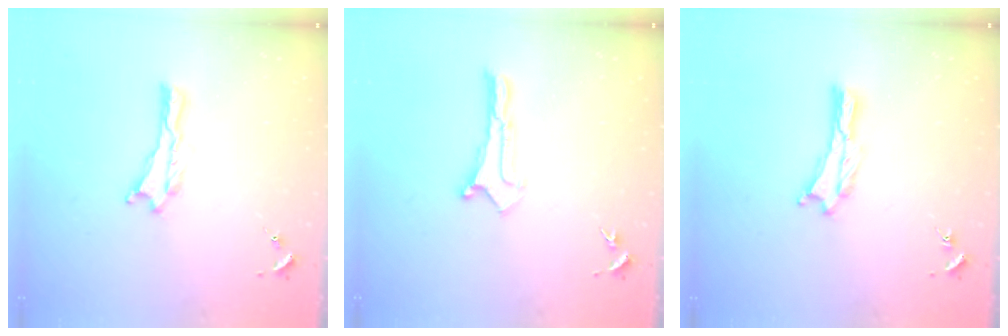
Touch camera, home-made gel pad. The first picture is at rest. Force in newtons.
{"total": 0.0}
{"total": 0.0}